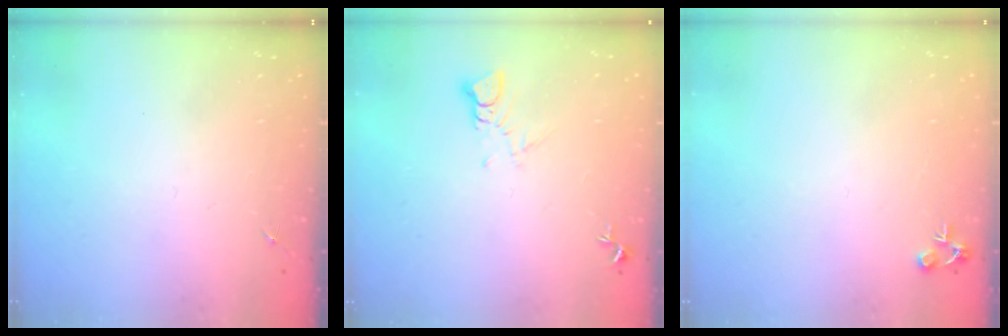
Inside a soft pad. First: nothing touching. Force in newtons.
{"total": 3.5, "press": 3.5, "slide": 0.3}
{"total": 4.7, "press": 4.7, "slide": 0.2}